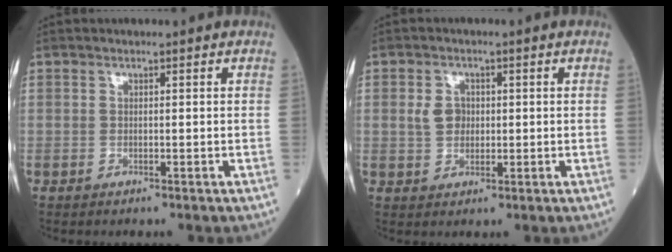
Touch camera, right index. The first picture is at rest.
{"total": 3.2, "force": [0.5, 2.6, 1.9], "torque": [-0.033, 0.008, 0.010]}